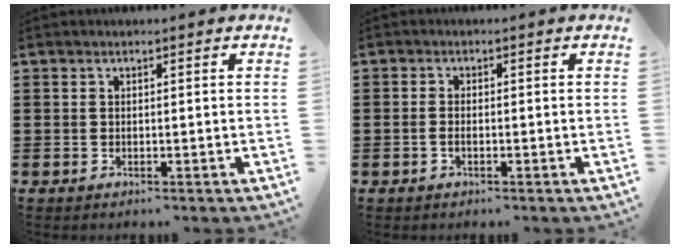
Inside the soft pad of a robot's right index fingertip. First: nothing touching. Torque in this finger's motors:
{"motor_torque": [0.07, 0.28, -0.05, -0.01]}